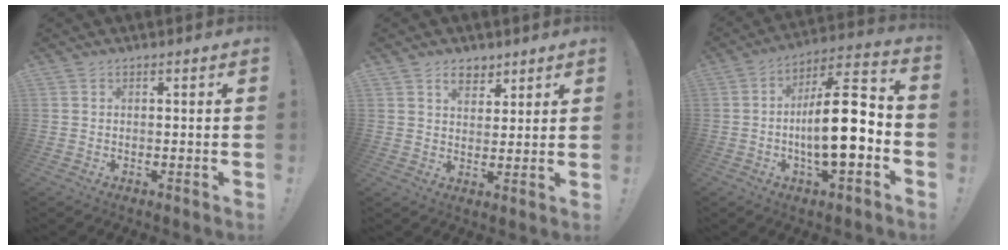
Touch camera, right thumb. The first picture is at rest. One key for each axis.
{"total": 6.1, "fx": 4.1, "fy": 4.1, "fz": 2.0, "tx": -0.023, "ty": -0.019, "tz": 0.074}
{"total": 18.4, "fx": -3.2, "fy": 5.7, "fz": 17.2, "tx": -0.288, "ty": 0.010, "tz": -0.055}